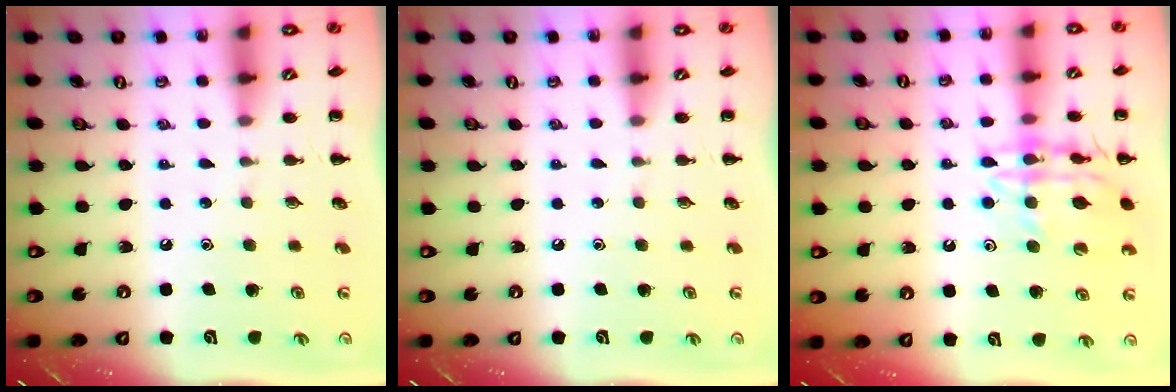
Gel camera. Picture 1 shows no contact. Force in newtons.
{"total": 0.0}
{"total": 13.8, "press": 13.8, "slide": 1.4}